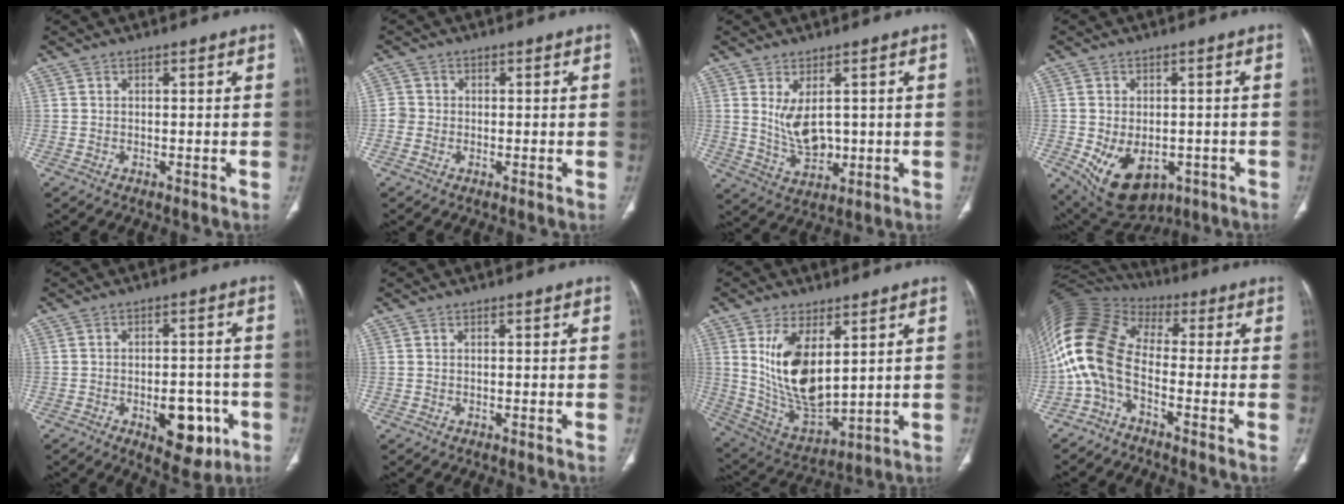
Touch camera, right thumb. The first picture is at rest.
{"total": 2.1, "force": [-0.4, 2.1, 0.3], "torque": [0.007, 0.008, -0.013]}
{"total": 7.1, "force": [1.3, 4.1, 5.6], "torque": [-0.090, -0.015, 0.041]}
{"total": 13.2, "force": [-4.6, 8.8, 8.6], "torque": [-0.135, 0.001, -0.048]}
{"total": 9.9, "force": [-3.8, 5.4, 7.4], "torque": [-0.069, 0.015, -0.042]}
{"total": 0.0}
{"total": 15.3, "force": [4.4, 7.5, 12.6], "torque": [-0.223, -0.028, 0.107]}
{"total": 13.3, "force": [-2.9, 7.4, 10.6], "torque": [-0.230, 0.063, -0.074]}